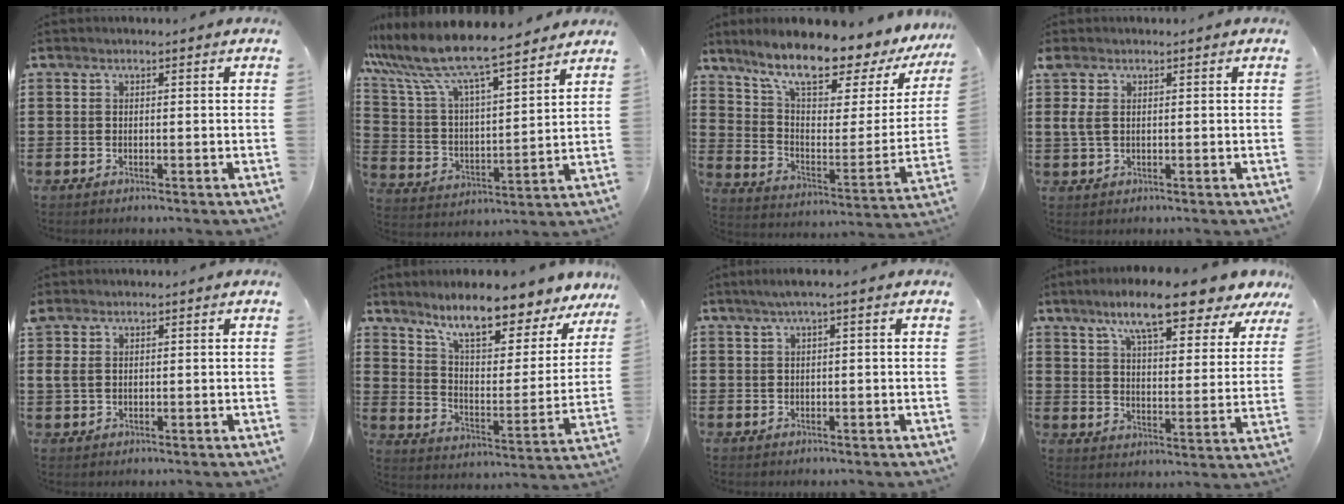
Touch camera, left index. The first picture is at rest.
{"total": 9.1, "force": [7.9, 0.8, 4.5], "torque": [-0.120, -0.051, 0.133]}
{"total": 10.6, "force": [8.7, 2.4, 5.7], "torque": [-0.118, -0.066, 0.140]}
{"total": 2.4, "force": [0.5, 1.3, 1.9], "torque": [-0.049, 0.005, 0.007]}
{"total": 1.6, "force": [0.6, 1.1, 1.0], "torque": [-0.033, 0.004, 0.008]}
{"total": 10.5, "force": [8.8, 1.5, 5.4], "torque": [-0.115, -0.057, 0.148]}
{"total": 1.5, "force": [0.0, -0.1, 1.5], "torque": [-0.025, -0.004, -0.001]}
{"total": 11.3, "force": [8.8, 1.4, 7.0], "torque": [-0.137, -0.031, 0.147]}